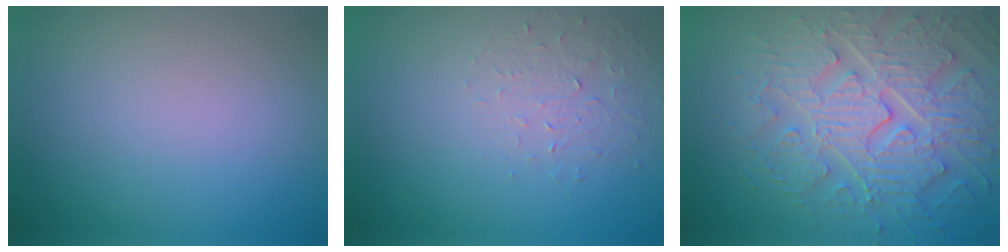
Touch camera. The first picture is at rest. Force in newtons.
{"total": 1.4, "press": 0.7, "slide": 1.2}
{"total": 7.4, "press": 6.0, "slide": 4.3}